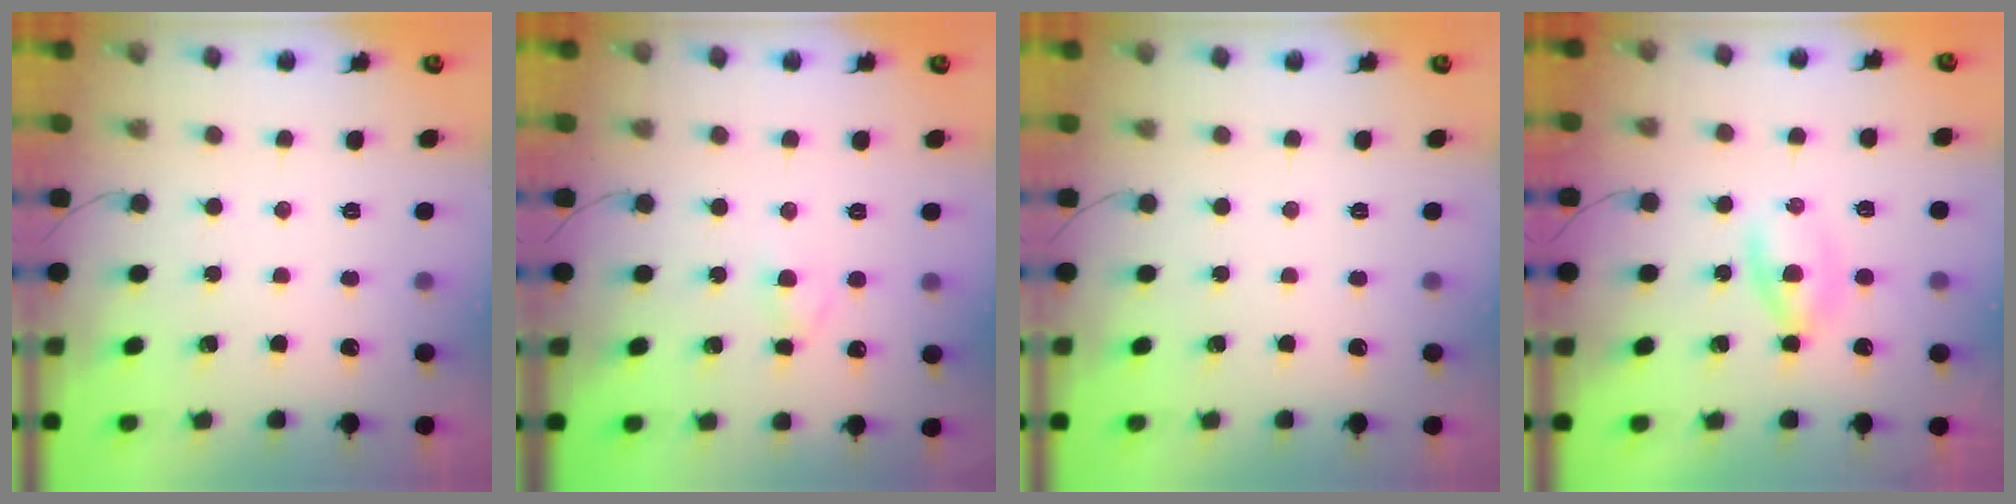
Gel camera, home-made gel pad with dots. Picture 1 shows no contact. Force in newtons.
{"total": 2.9, "press": 2.7, "slide": 1.1}
{"total": 0.0}
{"total": 3.0, "press": 2.8, "slide": 1.2}